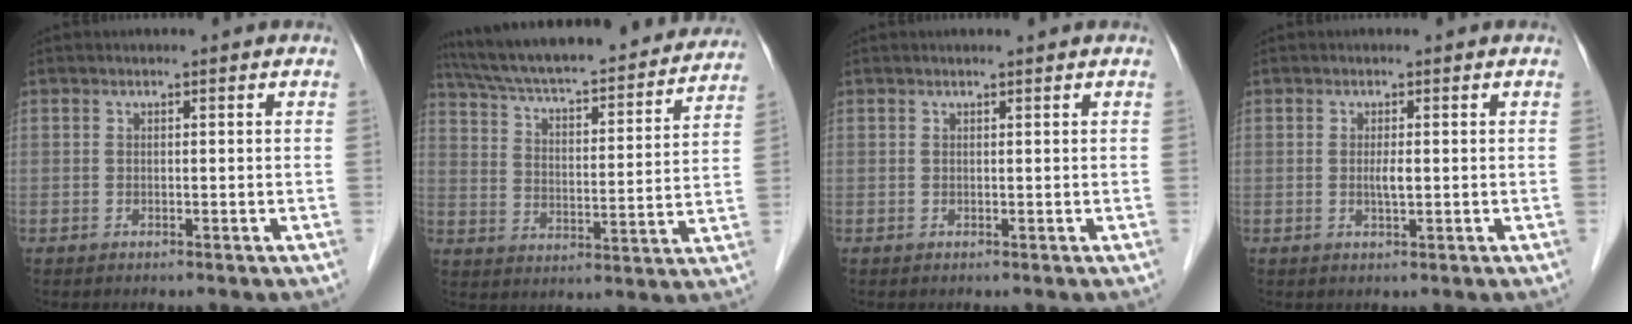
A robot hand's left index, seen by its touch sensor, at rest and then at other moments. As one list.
[{"total": 27.1, "force": [24.4, 4.3, 11.1], "torque": [-0.188, -0.008, 0.333]}, {"total": 1.2, "force": [1.1, -0.2, 0.6], "torque": [-0.009, 0.009, 0.020]}, {"total": 1.5, "force": [0.1, 0.1, 1.5], "torque": [-0.030, -0.002, 0.002]}]